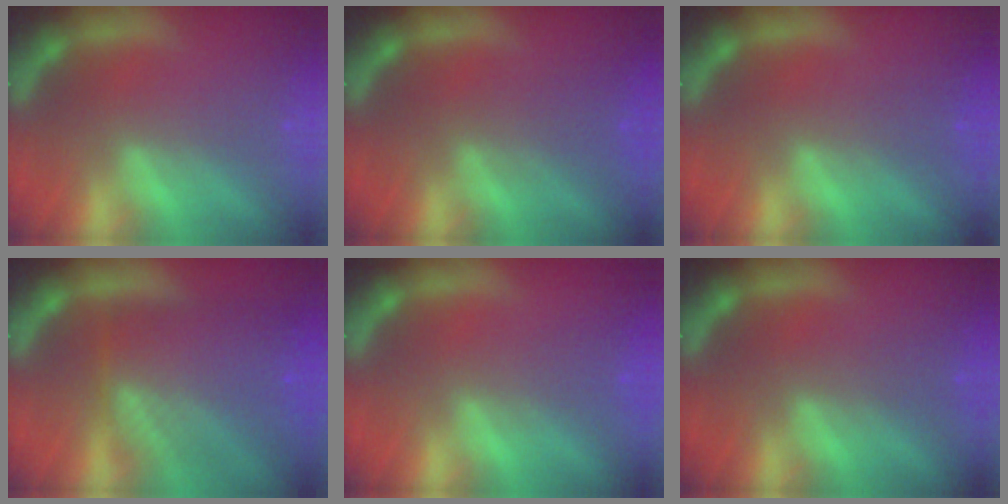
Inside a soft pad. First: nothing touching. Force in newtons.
{"total": 2.5}
{"total": 1.4}
{"total": 9.0}
{"total": 2.0}
{"total": 1.5}